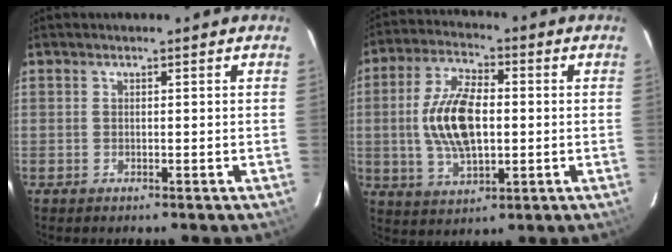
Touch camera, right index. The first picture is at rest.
{"total": 12.9, "force": [-0.2, 6.3, 11.3], "torque": [-0.226, 0.007, -0.001]}